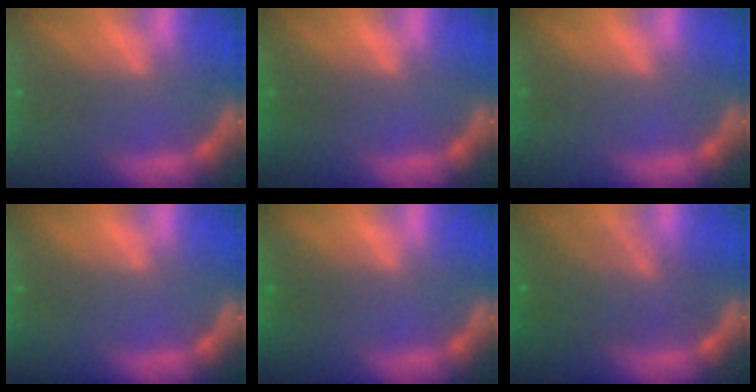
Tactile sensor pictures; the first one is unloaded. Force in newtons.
{"total": 0.9}
{"total": 0.0}
{"total": 0.0}
{"total": 1.5}
{"total": 7.6}